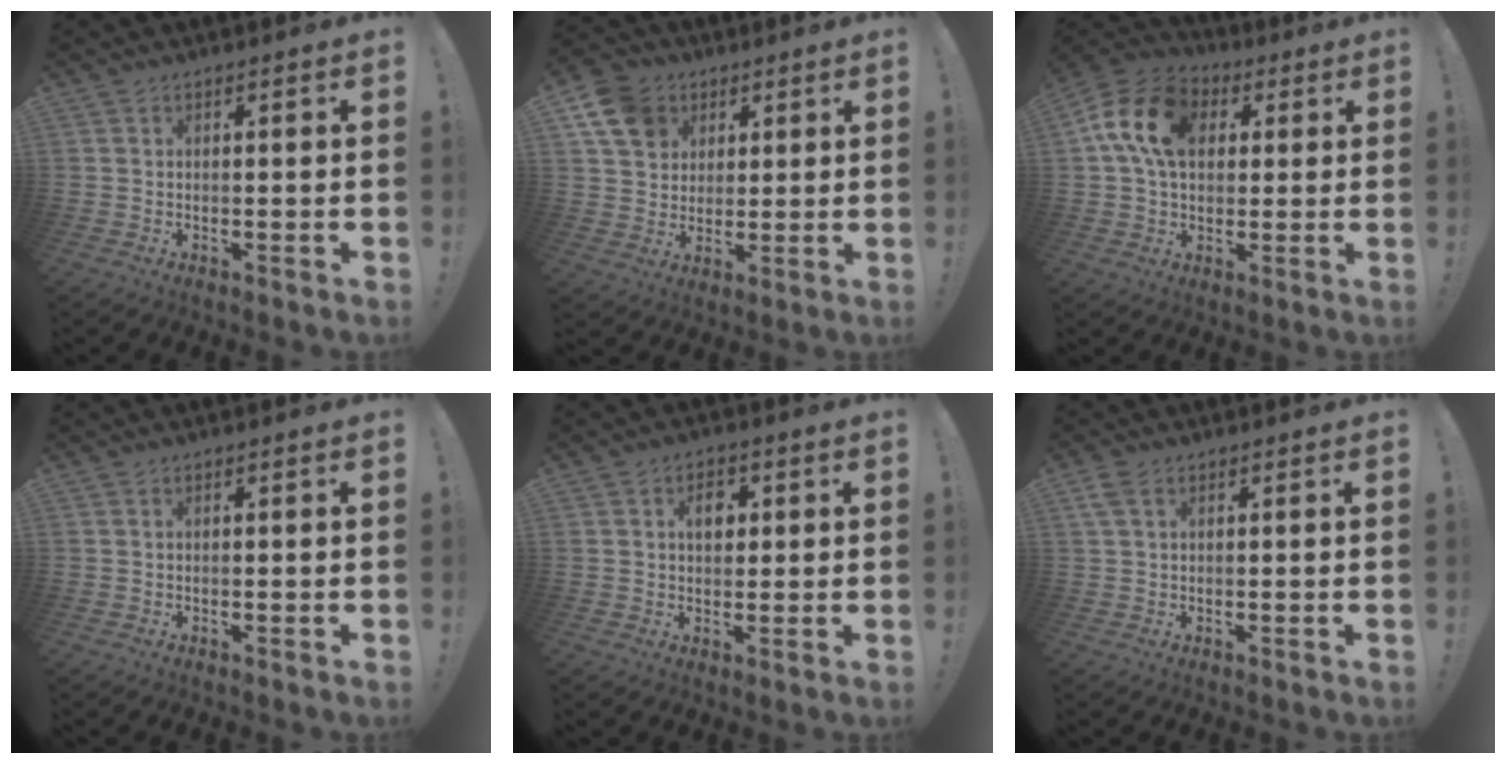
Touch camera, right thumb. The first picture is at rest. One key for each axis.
{"total": 13.2, "fx": 5.8, "fy": 10.6, "fz": 5.3, "tx": -0.079, "ty": -0.025, "tz": 0.120}
{"total": 16.2, "fx": 4.6, "fy": 11.2, "fz": 10.7, "tx": -0.187, "ty": 0.006, "tz": 0.087}
{"total": 0.0}
{"total": 5.2, "fx": 1.4, "fy": 3.8, "fz": 3.3, "tx": -0.037, "ty": 0.000, "tz": 0.016}
{"total": 2.7, "fx": 1.2, "fy": 1.4, "fz": 2.0, "tx": -0.048, "ty": 0.006, "tz": 0.025}